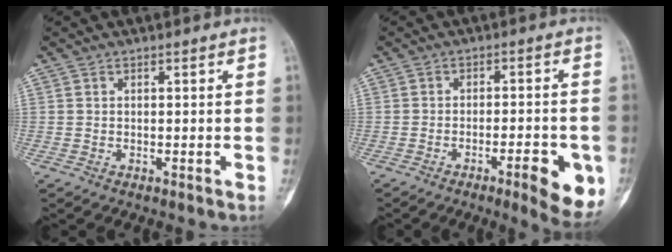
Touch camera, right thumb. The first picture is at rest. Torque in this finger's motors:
{"motor_torque": [-0.35, 0.44, 0.34, 0.37, 0.03]}